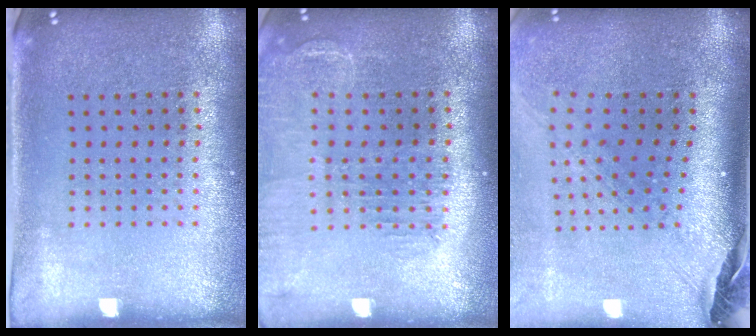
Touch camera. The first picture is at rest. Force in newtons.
{"total": 1.5, "press": 1.4, "slide": 0.3}
{"total": 2.7, "press": 2.0, "slide": 1.8}